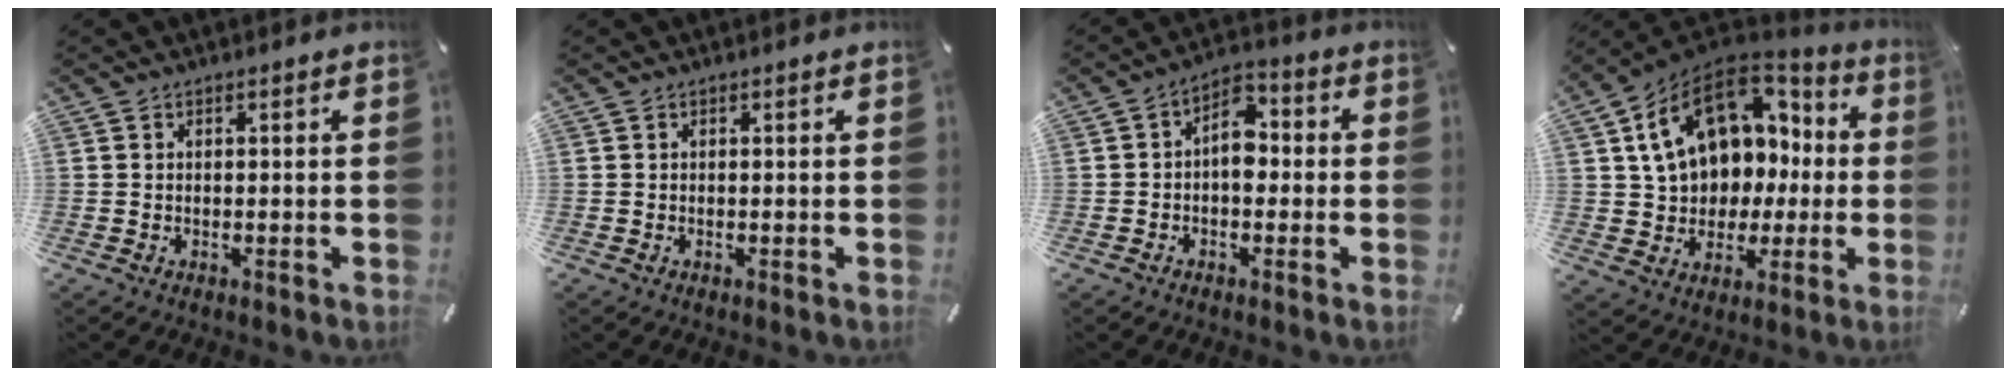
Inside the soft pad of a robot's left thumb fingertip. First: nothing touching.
{"total": 0.0}
{"total": 7.0, "force": [-0.6, 4.6, 5.3], "torque": [-0.073, 0.007, -0.015]}
{"total": 17.0, "force": [5.6, 13.0, 9.5], "torque": [-0.177, -0.019, 0.108]}